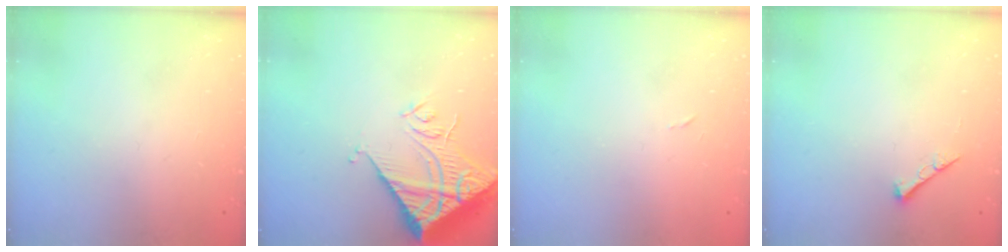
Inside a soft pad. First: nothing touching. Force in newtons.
{"total": 13.5, "press": 13.4, "slide": 1.7}
{"total": 2.4, "press": 2.4, "slide": 0.4}
{"total": 4.3, "press": 4.3, "slide": 0.5}